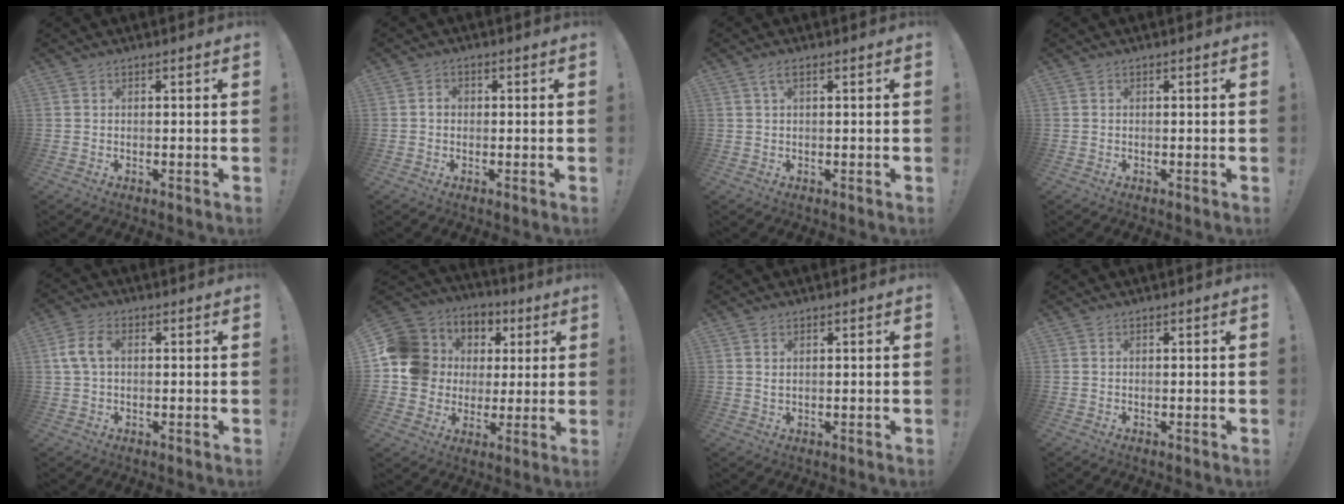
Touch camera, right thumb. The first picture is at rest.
{"total": 2.0, "force": [-0.4, 1.5, 1.2], "torque": [-0.018, 0.006, -0.008]}
{"total": 2.0, "force": [0.6, 0.3, 1.9], "torque": [-0.047, 0.003, 0.011]}
{"total": 0.0}
{"total": 7.4, "force": [1.1, 4.7, 5.6], "torque": [-0.112, 0.009, 0.022]}
{"total": 14.3, "force": [2.5, 13.3, 4.7], "torque": [-0.073, -0.002, 0.080]}
{"total": 1.3, "force": [0.8, 0.5, 0.9], "torque": [-0.011, -0.003, 0.014]}
{"total": 0.0}